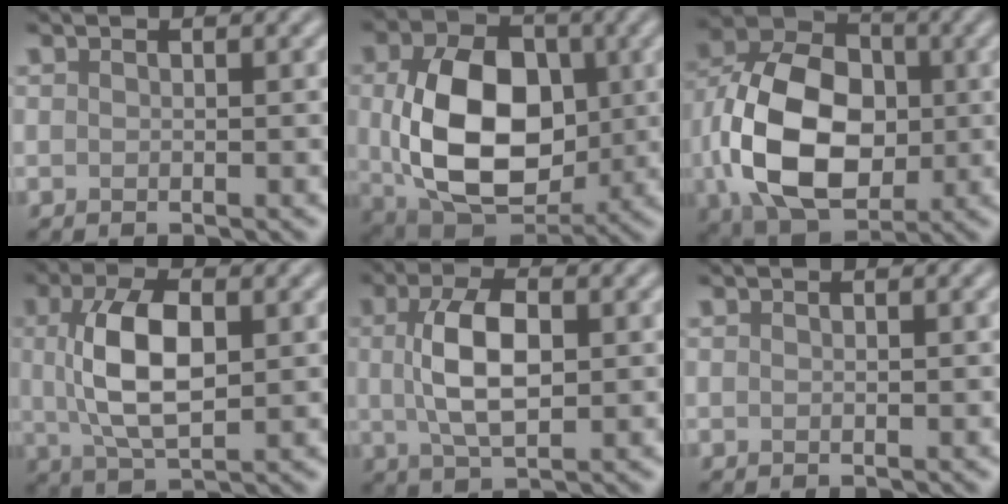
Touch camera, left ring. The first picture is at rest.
{"total": 11.6, "force": [0.1, 7.9, 8.4], "torque": [-0.157, -0.013, 0.011]}
{"total": 12.5, "force": [-1.2, 8.6, 9.0], "torque": [-0.189, -0.004, -0.028]}
{"total": 7.0, "force": [0.9, 3.2, 6.2], "torque": [-0.127, 0.003, 0.018]}
{"total": 5.7, "force": [0.6, 2.7, 5.0], "torque": [-0.103, 0.005, 0.011]}
{"total": 0.0}